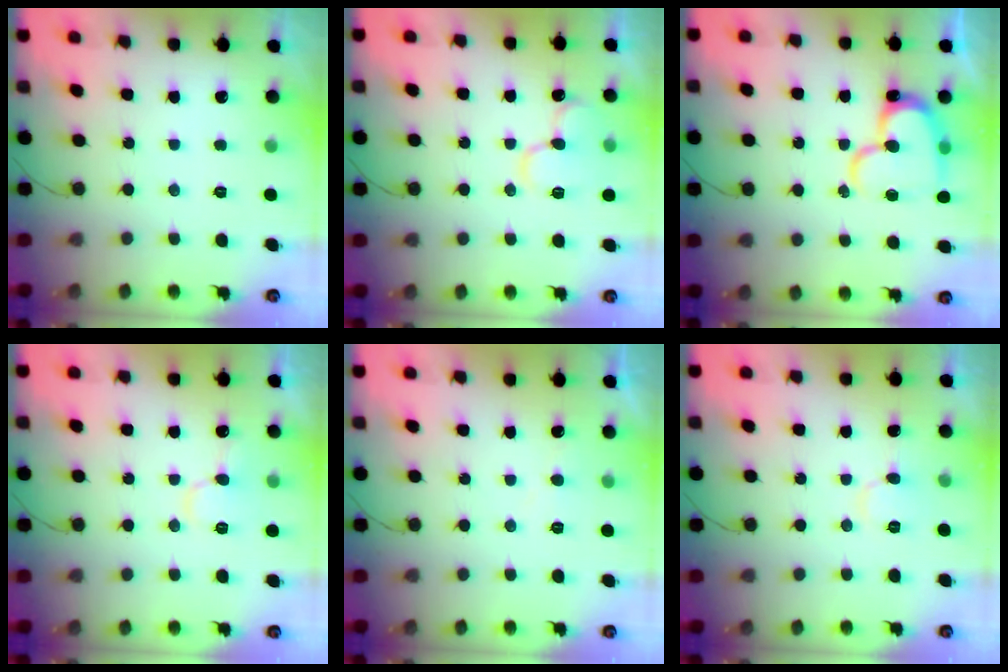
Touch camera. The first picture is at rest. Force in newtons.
{"total": 12.4, "press": 12.3, "slide": 1.5}
{"total": 17.2, "press": 17.2, "slide": 1.5}
{"total": 9.2, "press": 9.1, "slide": 1.4}
{"total": 3.9, "press": 3.8, "slide": 0.3}
{"total": 6.5, "press": 6.5, "slide": 0.1}